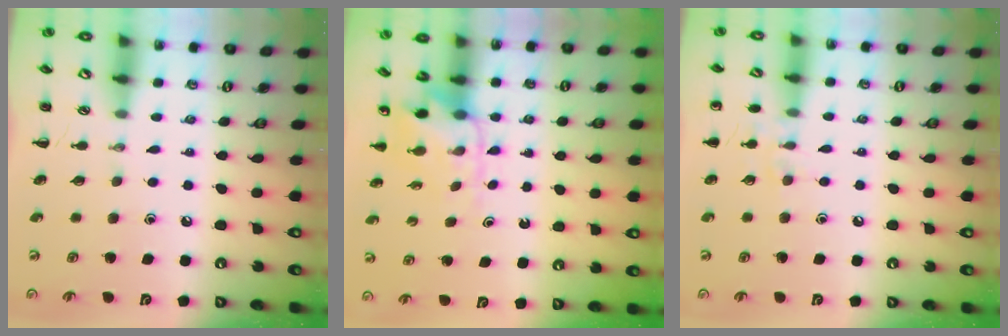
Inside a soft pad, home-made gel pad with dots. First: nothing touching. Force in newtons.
{"total": 4.9, "press": 4.9, "slide": 0.6}
{"total": 6.8, "press": 6.5, "slide": 2.0}